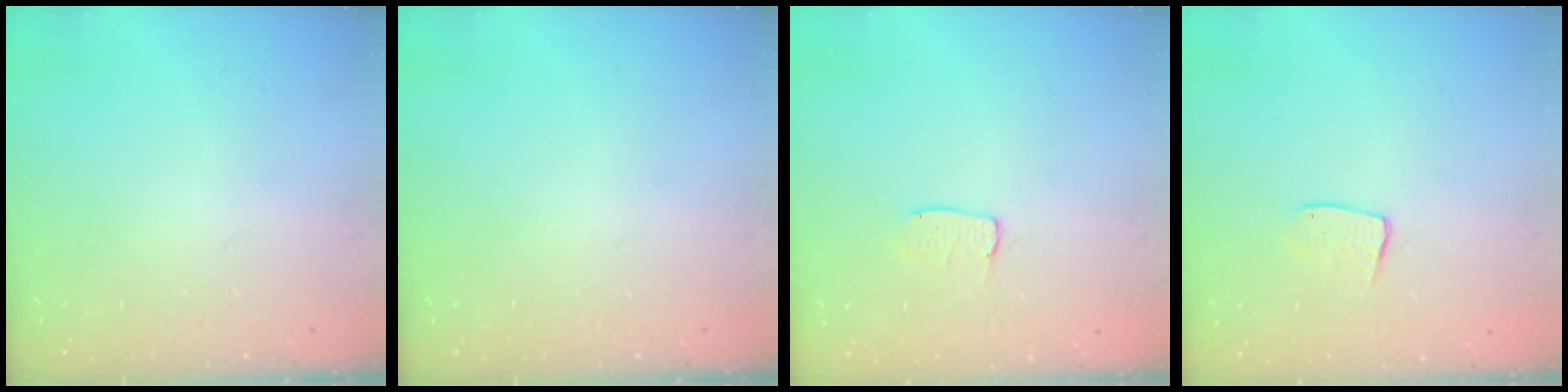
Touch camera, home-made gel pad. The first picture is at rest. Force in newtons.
{"total": 0.0}
{"total": 4.5, "press": 4.5, "slide": 0.3}
{"total": 7.4, "press": 7.4, "slide": 0.4}